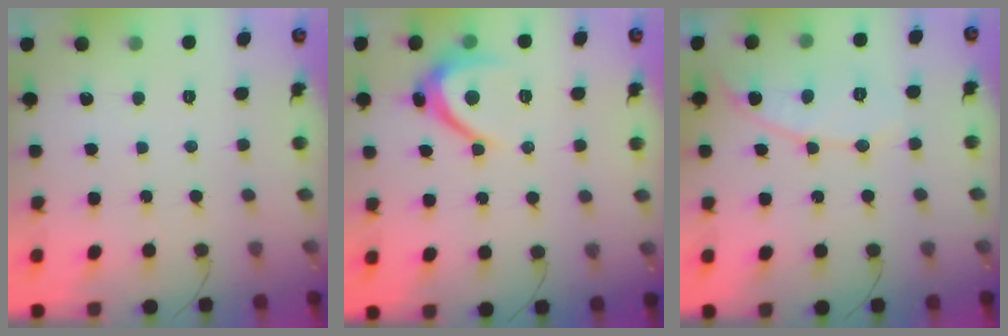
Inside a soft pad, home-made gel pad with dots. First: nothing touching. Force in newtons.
{"total": 6.9, "press": 6.9, "slide": 0.7}
{"total": 8.3, "press": 8.3, "slide": 0.3}